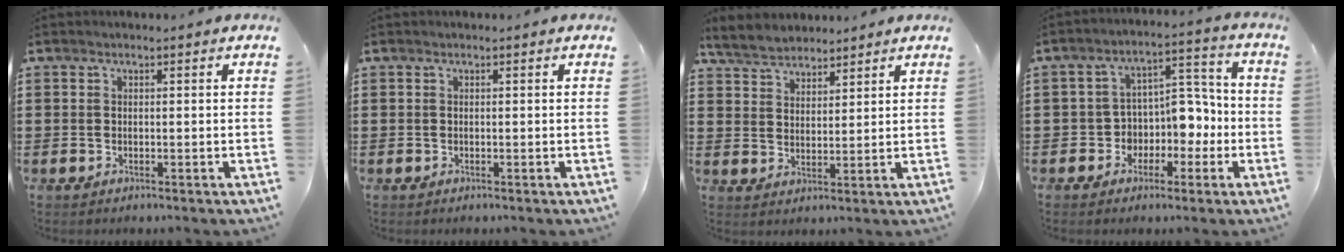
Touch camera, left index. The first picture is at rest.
{"total": 0.0}
{"total": 5.2, "force": [4.9, 1.4, 0.9], "torque": [-0.041, -0.015, 0.089]}
{"total": 6.2, "force": [-1.5, 5.4, 2.7], "torque": [-0.057, 0.005, -0.030]}